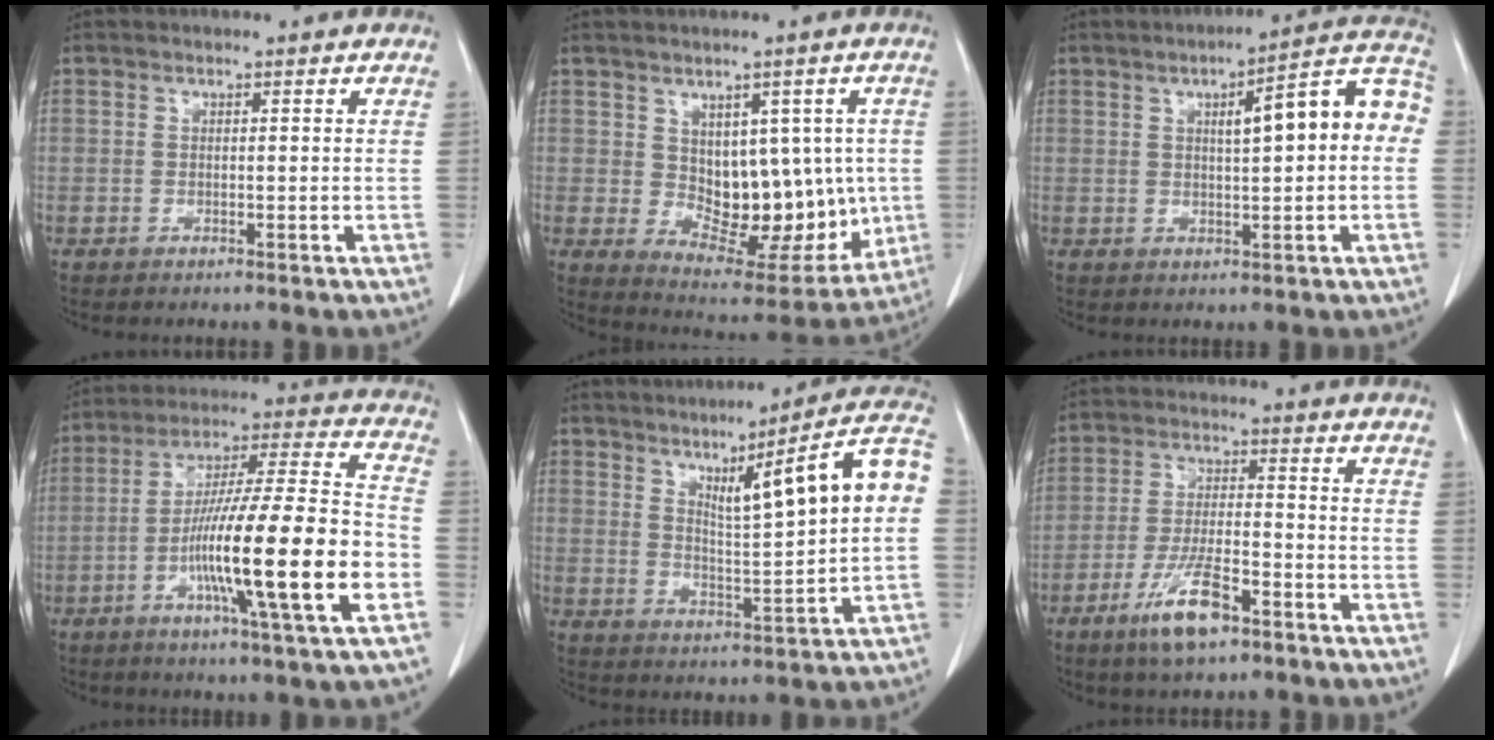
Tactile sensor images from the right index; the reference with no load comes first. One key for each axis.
{"total": 13.2, "fx": 0.3, "fy": 7.7, "fz": 10.8, "tx": -0.128, "ty": 0.010, "tz": 0.036}
{"total": 11.3, "fx": 1.5, "fy": 1.9, "fz": 11.1, "tx": -0.146, "ty": 0.036, "tz": 0.014}
{"total": 21.3, "fx": -6.5, "fy": 0.3, "fz": 20.3, "tx": -0.330, "ty": -0.010, "tz": -0.110}
{"total": 13.5, "fx": 3.4, "fy": 0.0, "fz": 13.1, "tx": -0.189, "ty": 0.011, "tz": 0.052}
{"total": 8.8, "fx": -5.3, "fy": 1.8, "fz": 6.8, "tx": -0.132, "ty": -0.013, "tz": -0.094}